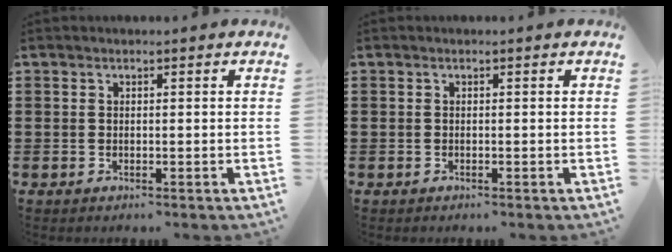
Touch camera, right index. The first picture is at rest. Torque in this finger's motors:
{"motor_torque": [0.63, 0.73, 0.00, -0.01]}